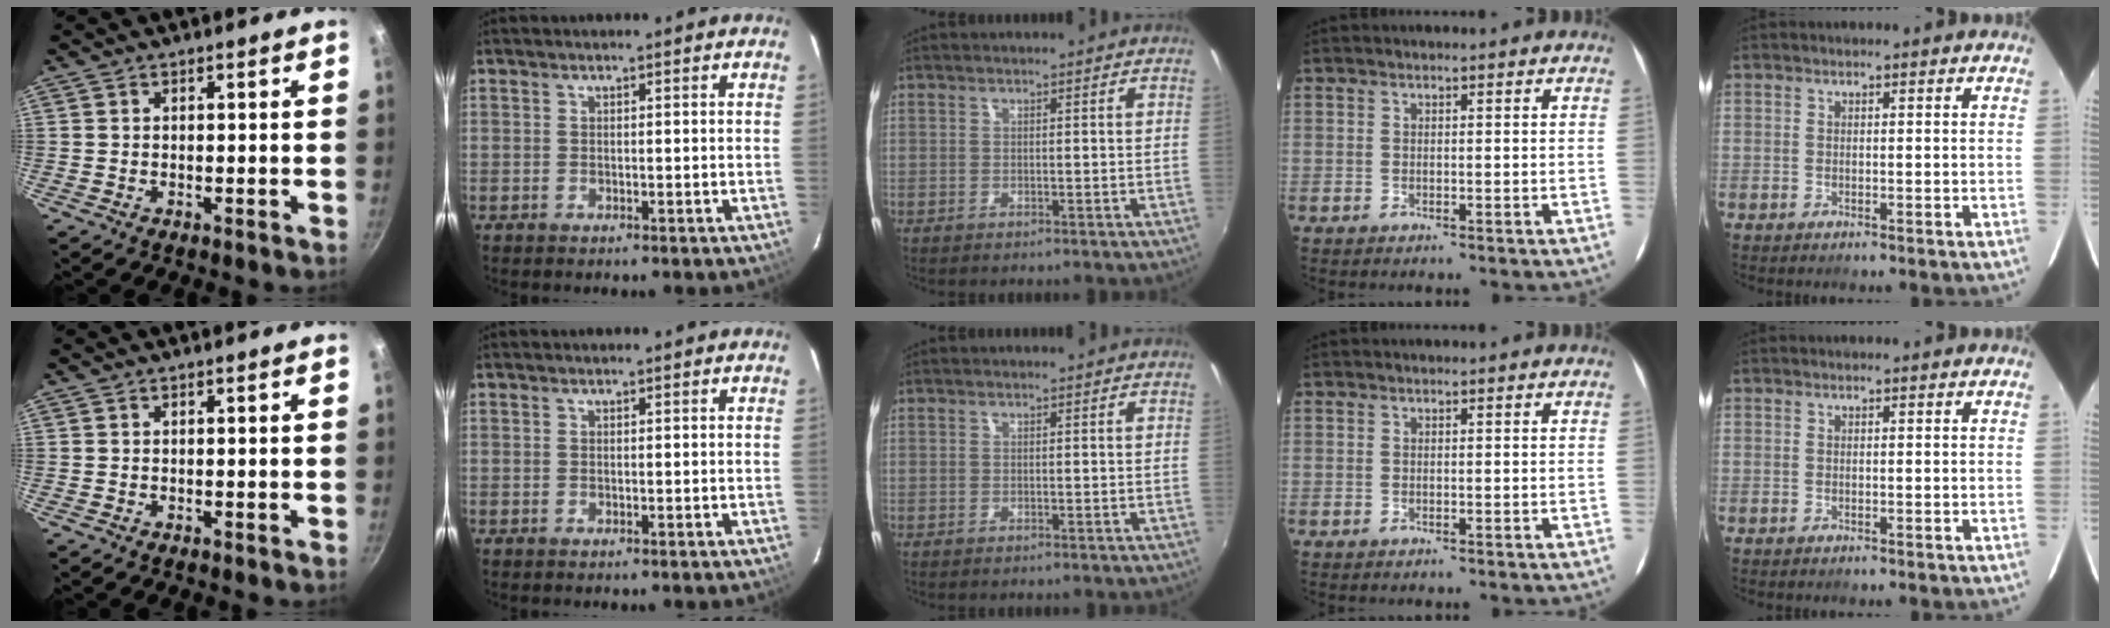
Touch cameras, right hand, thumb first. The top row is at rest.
{}